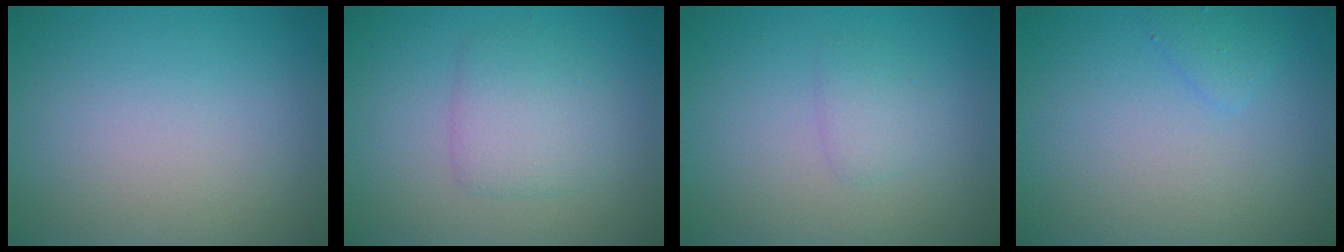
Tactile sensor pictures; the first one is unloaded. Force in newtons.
{"total": 2.7, "press": 2.7, "slide": 0.1}
{"total": 1.3, "press": 1.3, "slide": 0.0}
{"total": 1.1, "press": 1.1, "slide": 0.0}